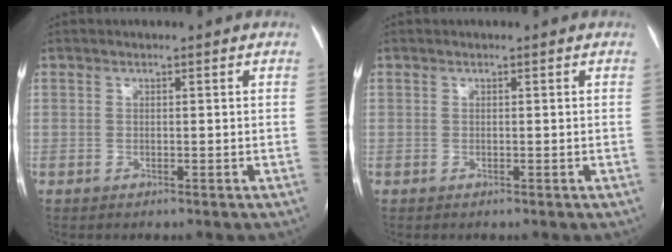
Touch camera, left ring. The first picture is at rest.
{"total": 0.0}